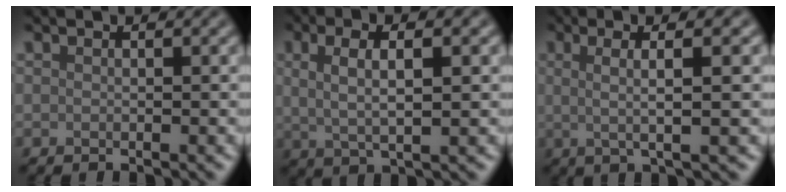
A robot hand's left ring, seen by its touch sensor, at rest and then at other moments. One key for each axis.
{"total": 4.7, "fx": 1.1, "fy": 1.4, "fz": 4.3, "tx": -0.082, "ty": 0.005, "tz": 0.021}
{"total": 5.5, "fx": 1.1, "fy": 1.1, "fz": 5.3, "tx": -0.088, "ty": 0.010, "tz": 0.017}